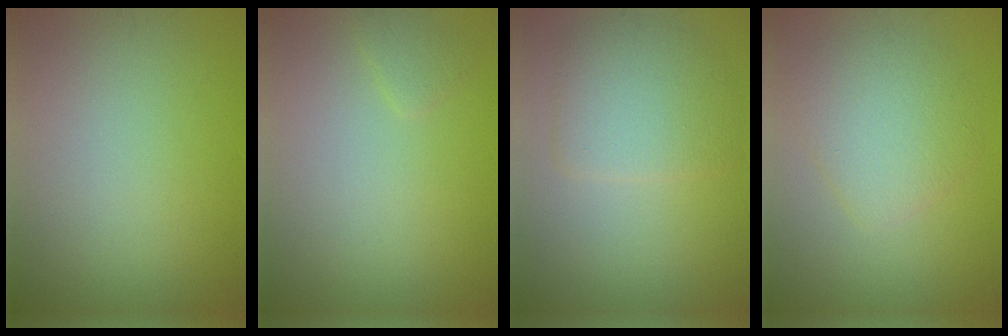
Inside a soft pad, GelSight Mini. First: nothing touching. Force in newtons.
{"total": 0.9, "press": 0.9, "slide": 0.1}
{"total": 4.6, "press": 4.6, "slide": 0.1}
{"total": 3.9, "press": 3.9, "slide": 0.3}